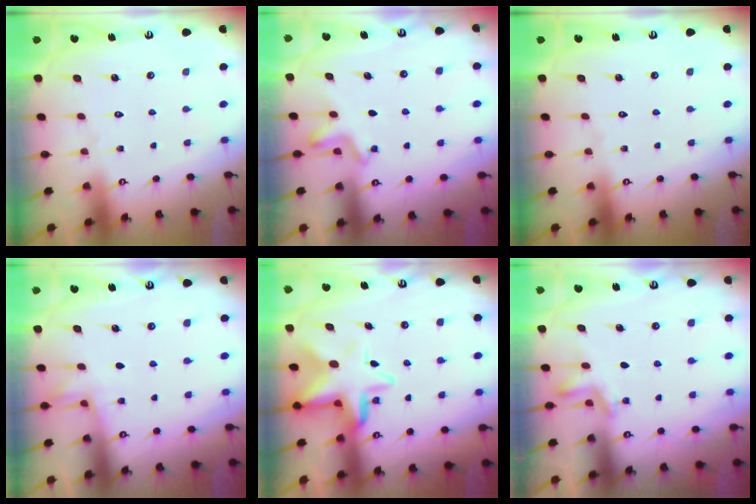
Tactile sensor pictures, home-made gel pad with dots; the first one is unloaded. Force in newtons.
{"total": 2.4, "press": 2.2, "slide": 1.1}
{"total": 0.0}
{"total": 4.1, "press": 3.8, "slide": 1.5}
{"total": 8.8, "press": 8.6, "slide": 1.6}
{"total": 3.6, "press": 3.4, "slide": 0.9}